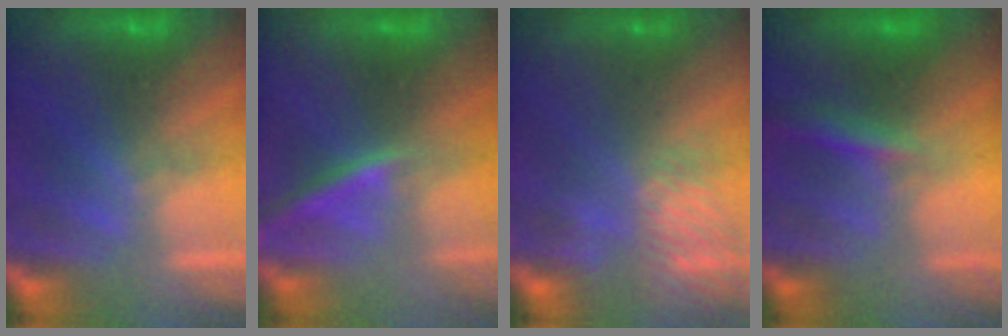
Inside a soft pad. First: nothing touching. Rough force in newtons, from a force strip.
{"total": 2.3}
{"total": 8.1}
{"total": 2.8}